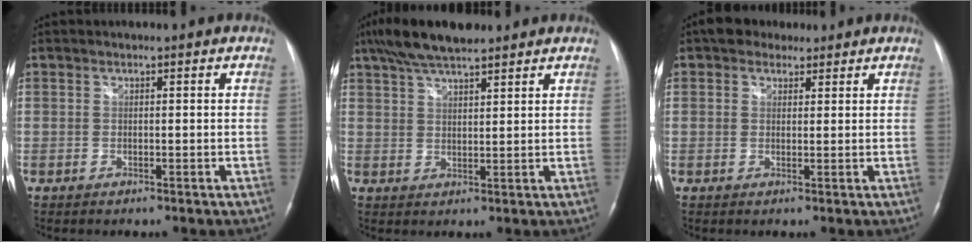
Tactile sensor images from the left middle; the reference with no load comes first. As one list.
[{"total": 9.0, "force": [7.3, 1.8, 5.0], "torque": [-0.093, 0.028, 0.128]}, {"total": 4.2, "force": [3.0, 2.6, 1.3], "torque": [-0.021, 0.021, 0.048]}]